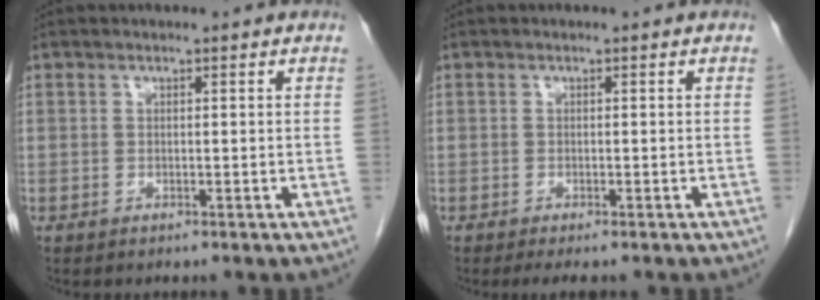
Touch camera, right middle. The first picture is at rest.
{"total": 3.1, "force": [-2.4, 0.8, 1.7], "torque": [-0.020, -0.008, -0.031]}